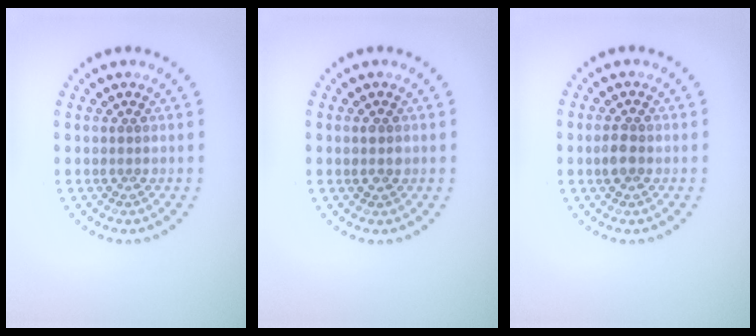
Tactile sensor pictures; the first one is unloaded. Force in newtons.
{"total": 1.5, "press": 1.5, "slide": 0.1}
{"total": 1.6, "press": 1.6, "slide": 0.2}